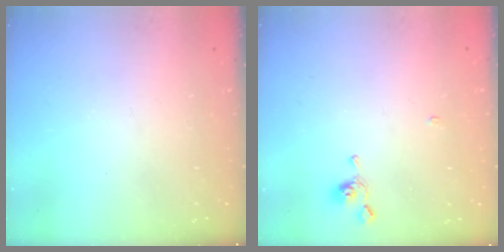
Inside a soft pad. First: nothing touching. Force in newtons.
{"total": 2.2, "press": 2.2, "slide": 0.3}